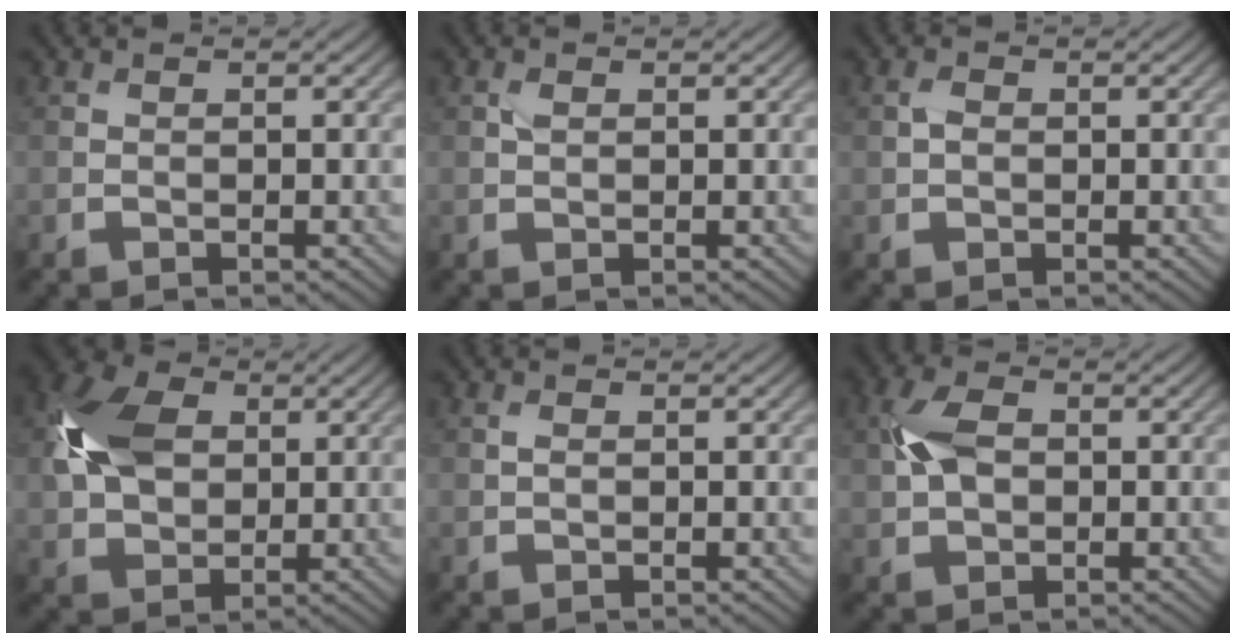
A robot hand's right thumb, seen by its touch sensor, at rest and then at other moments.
{"total": 0.9, "force": [0.3, 0.6, 0.6], "torque": [-0.015, 0.000, 0.006]}
{"total": 1.3, "force": [0.1, 0.9, 0.9], "torque": [-0.019, 0.002, 0.001]}
{"total": 9.2, "force": [2.0, 6.5, 6.3], "torque": [-0.164, 0.016, 0.032]}
{"total": 0.9, "force": [0.2, 0.5, 0.7], "torque": [-0.017, 0.002, 0.004]}
{"total": 5.0, "force": [0.7, 3.3, 3.7], "torque": [-0.087, 0.009, 0.008]}